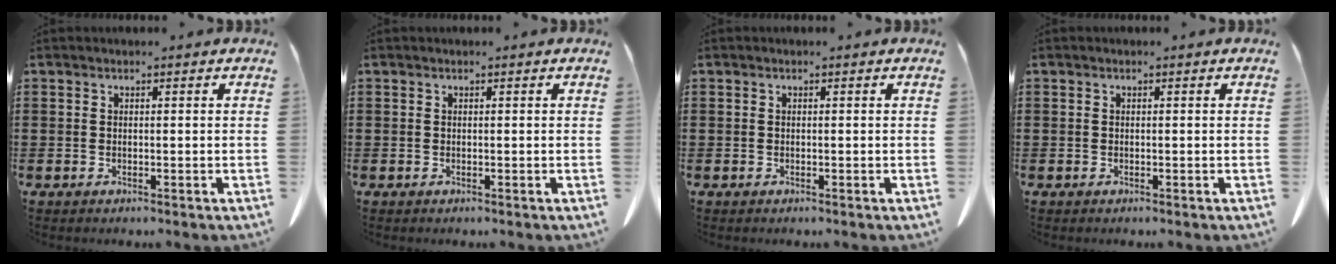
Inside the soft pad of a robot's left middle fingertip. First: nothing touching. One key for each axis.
{"total": 0.0}
{"total": 0.0}
{"total": 0.0}